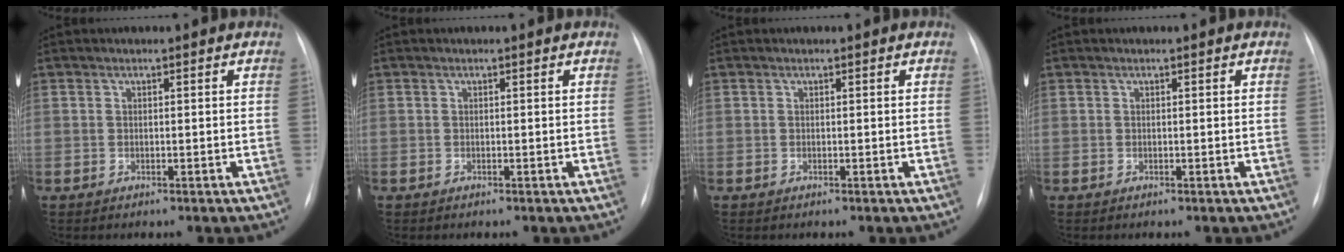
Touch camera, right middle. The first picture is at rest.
{"total": 0.0}
{"total": 0.0}
{"total": 0.0}